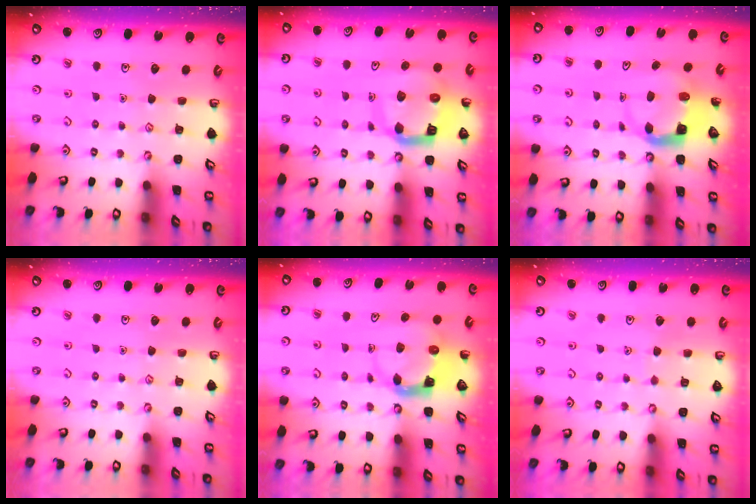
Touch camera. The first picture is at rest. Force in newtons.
{"total": 11.0, "press": 10.9, "slide": 1.3}
{"total": 4.8, "press": 4.8, "slide": 0.4}
{"total": 0.0}
{"total": 3.8, "press": 3.8, "slide": 0.6}
{"total": 1.3, "press": 1.3, "slide": 0.1}